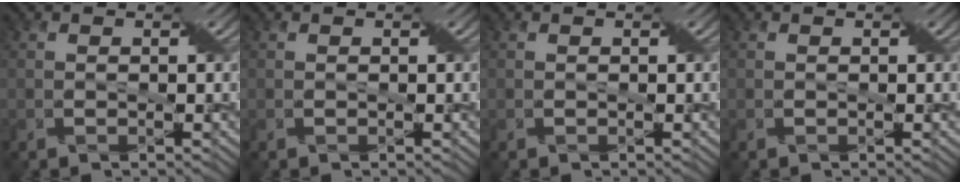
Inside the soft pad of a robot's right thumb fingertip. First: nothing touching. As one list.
[{"total": 0.0}, {"total": 0.0}, {"total": 0.0}]